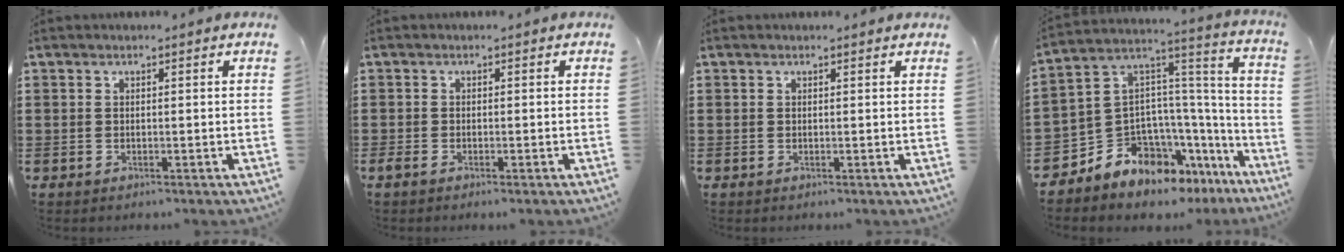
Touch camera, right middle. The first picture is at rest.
{"total": 0.7, "force": [-0.5, 0.1, 0.4], "torque": [-0.019, -0.009, -0.010]}
{"total": 0.0}
{"total": 7.8, "force": [-6.6, 4.0, 1.3], "torque": [-0.054, -0.014, -0.133]}